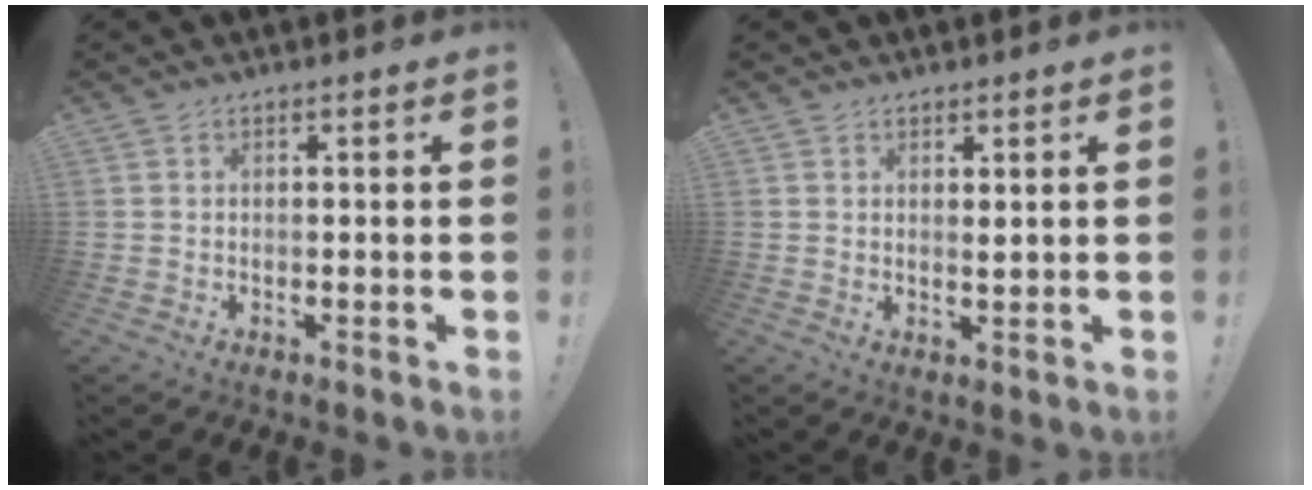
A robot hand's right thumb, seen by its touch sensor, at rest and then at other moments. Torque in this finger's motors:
{"motor_torque": [0.08, 0.01, -0.07, 0.29, -0.04]}